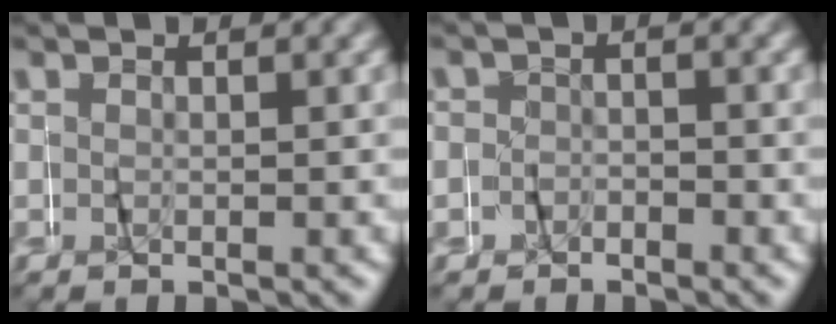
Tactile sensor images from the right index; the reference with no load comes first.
{"total": 1.6, "force": [-0.3, 1.5, -0.4], "torque": [-0.001, 0.014, -0.016]}